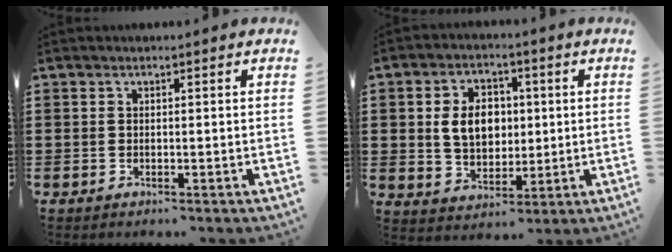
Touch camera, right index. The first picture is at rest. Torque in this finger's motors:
{"motor_torque": [1.33, 0.62, 0.64, 0.08]}